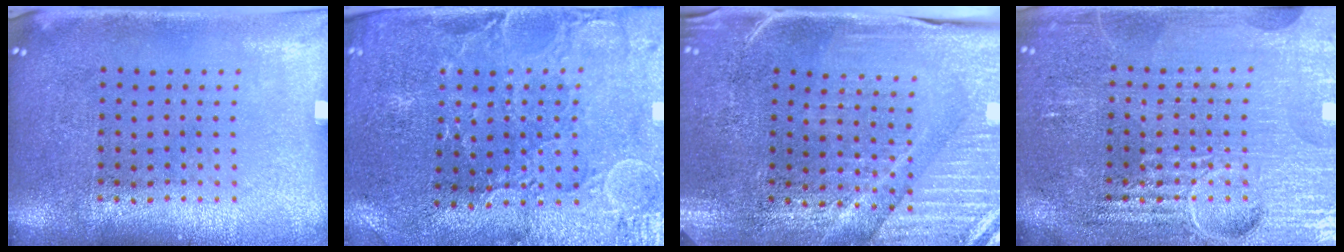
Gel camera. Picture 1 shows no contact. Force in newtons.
{"total": 1.1, "press": 1.0, "slide": 0.4}
{"total": 3.8, "press": 3.8, "slide": 0.5}
{"total": 7.1, "press": 7.1, "slide": 0.9}